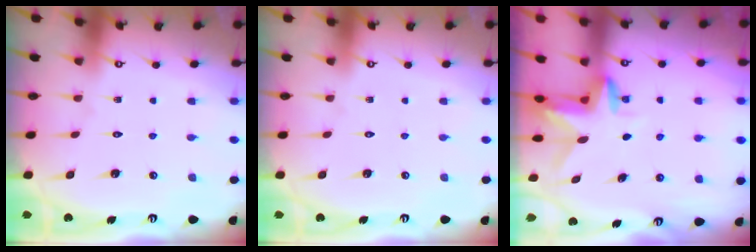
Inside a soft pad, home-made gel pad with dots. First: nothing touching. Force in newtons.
{"total": 0.0}
{"total": 2.9, "press": 2.9, "slide": 0.3}